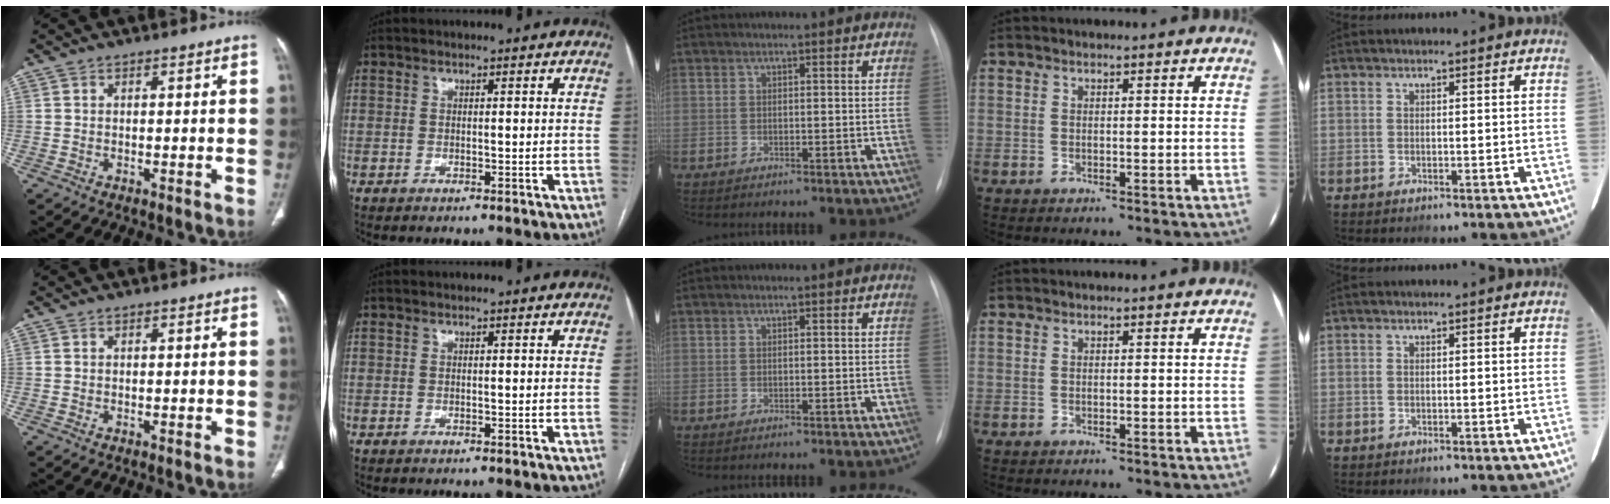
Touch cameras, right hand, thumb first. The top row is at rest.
{}